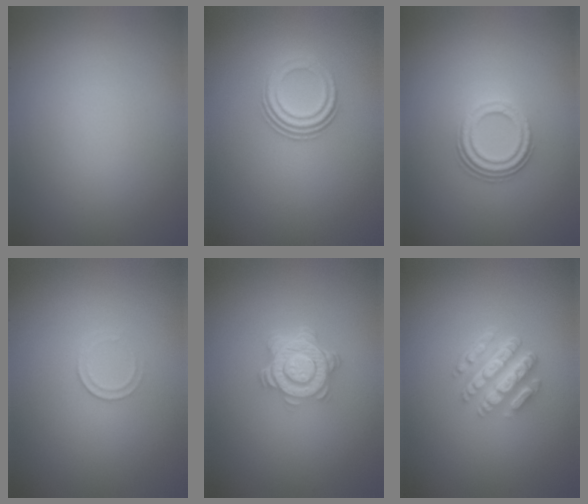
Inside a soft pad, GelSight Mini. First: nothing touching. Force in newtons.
{"total": 3.1, "press": 2.1, "slide": 2.4}
{"total": 3.2, "press": 2.4, "slide": 2.2}
{"total": 0.7, "press": 0.3, "slide": 0.6}
{"total": 4.8, "press": 3.7, "slide": 3.1}
{"total": 4.6, "press": 3.4, "slide": 3.1}